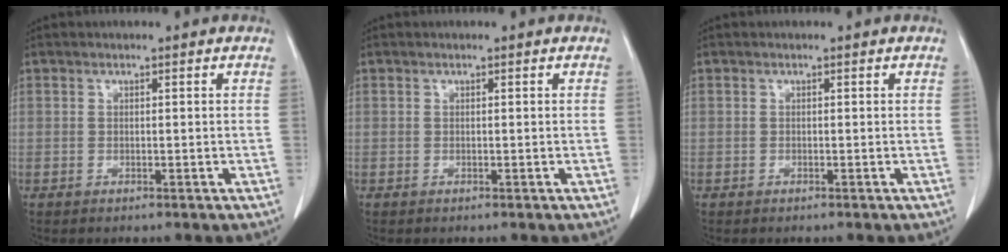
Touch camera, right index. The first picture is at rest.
{"total": 0.0}
{"total": 0.0}